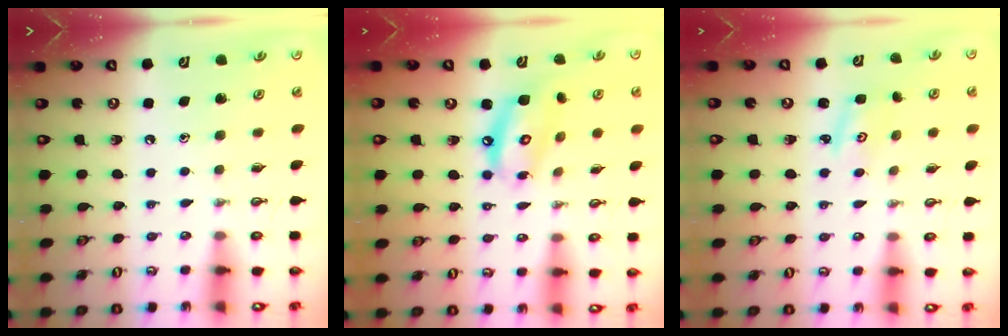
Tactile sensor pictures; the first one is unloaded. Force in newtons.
{"total": 11.3, "press": 11.2, "slide": 1.1}
{"total": 1.8, "press": 1.8, "slide": 0.0}